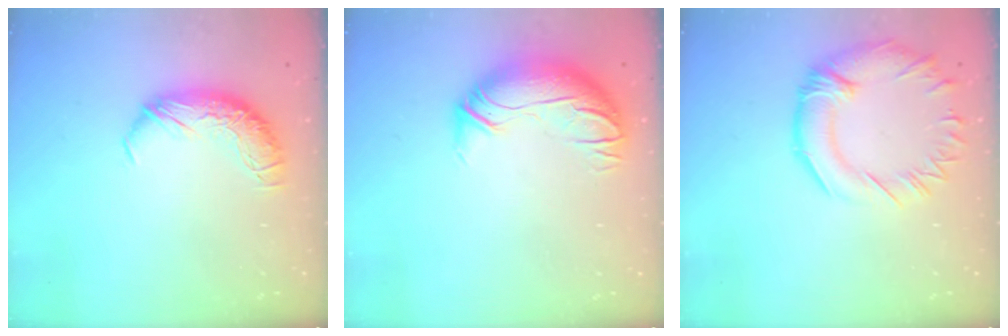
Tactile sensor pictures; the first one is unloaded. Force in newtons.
{"total": 3.0, "press": 0.4, "slide": 2.9}
{"total": 3.3, "press": 3.0, "slide": 1.5}